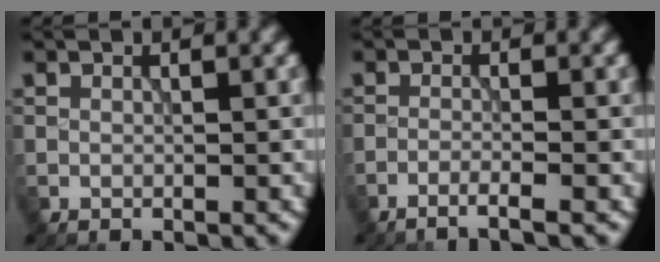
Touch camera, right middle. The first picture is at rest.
{"total": 2.1, "force": [-1.4, 0.3, 1.6], "torque": [-0.013, 0.002, -0.041]}